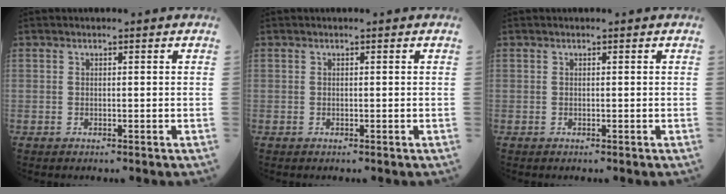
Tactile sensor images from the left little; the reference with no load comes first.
{"total": 0.0}
{"total": 0.0}